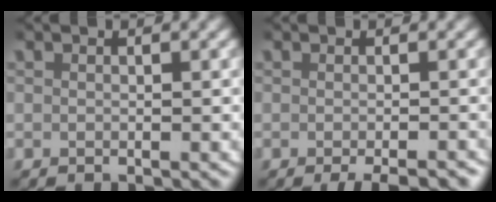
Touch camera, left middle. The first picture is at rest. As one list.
[{"total": 3.2, "force": [-2.5, 0.7, 2.0], "torque": [-0.017, -0.002, -0.034]}]